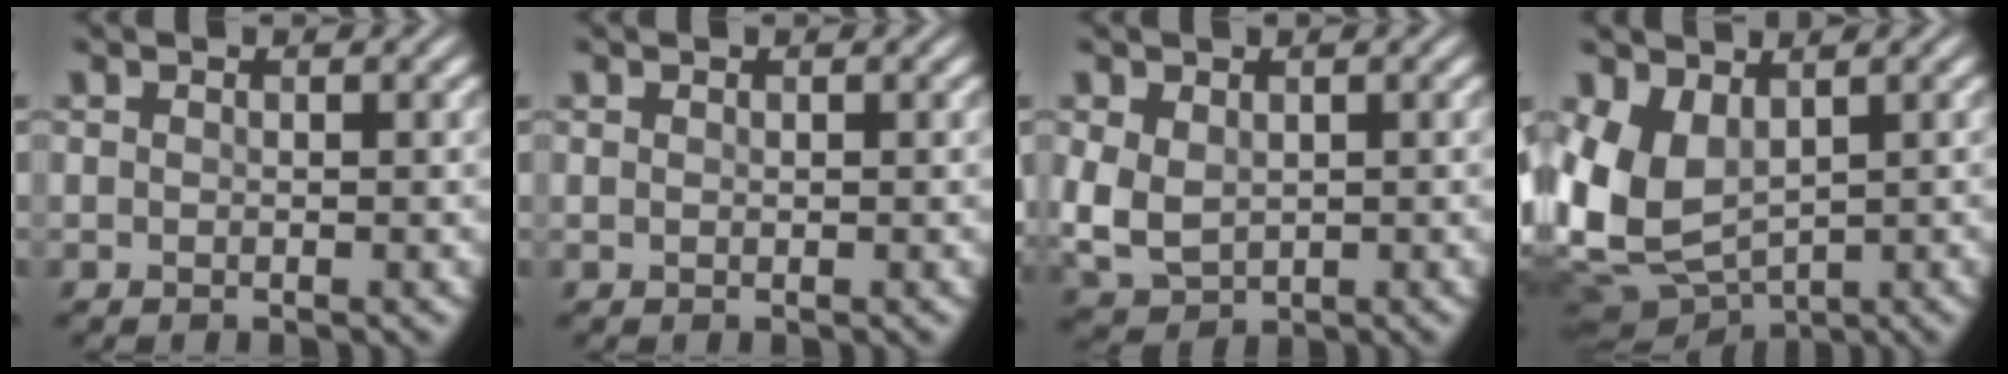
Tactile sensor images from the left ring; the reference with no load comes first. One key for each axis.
{"total": 0.0}
{"total": 3.8, "fx": 0.3, "fy": 2.9, "fz": 2.5, "tx": -0.068, "ty": -0.005, "tz": 0.011}
{"total": 6.0, "fx": 1.1, "fy": 4.0, "fz": 4.3, "tx": -0.102, "ty": -0.011, "tz": 0.024}